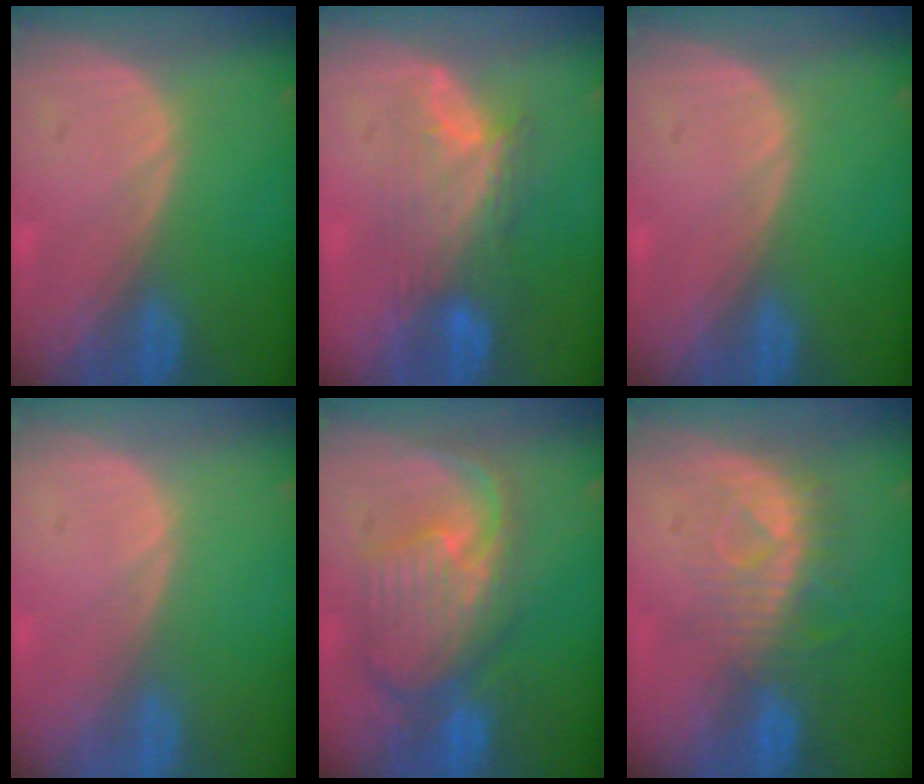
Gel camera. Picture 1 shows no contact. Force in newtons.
{"total": 7.7, "press": 7.4, "slide": 2.2}
{"total": 0.0}
{"total": 0.0}
{"total": 10.7, "press": 9.5, "slide": 5.0}
{"total": 8.2, "press": 7.4, "slide": 3.6}